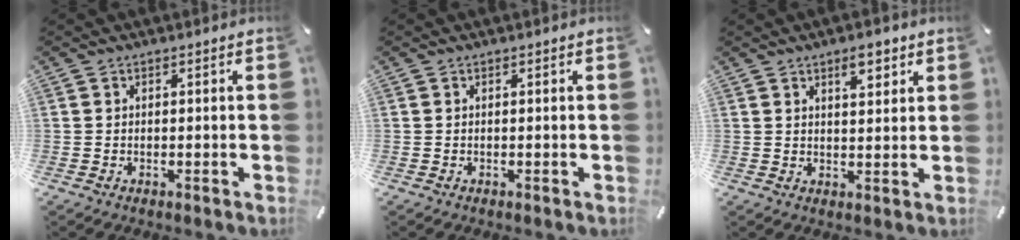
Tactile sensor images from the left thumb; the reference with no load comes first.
{"total": 0.0}
{"total": 5.3, "force": [3.4, 2.3, 3.3], "torque": [-0.032, -0.016, 0.053]}